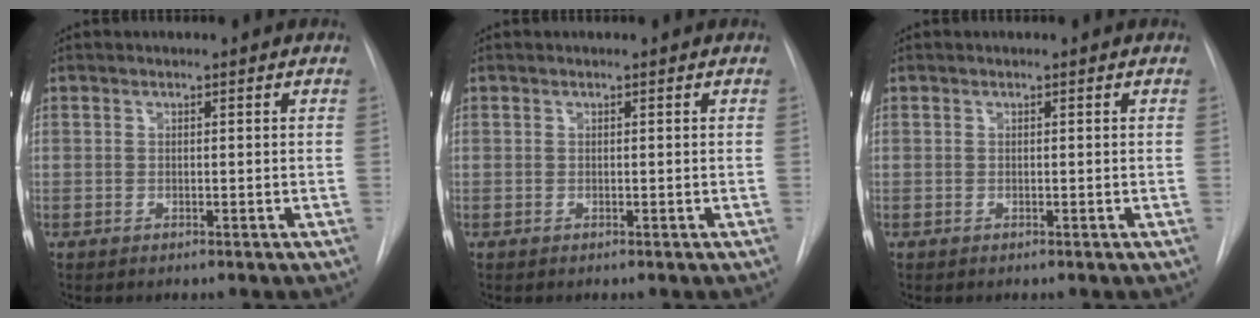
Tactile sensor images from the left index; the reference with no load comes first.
{"total": 0.0}
{"total": 0.0}